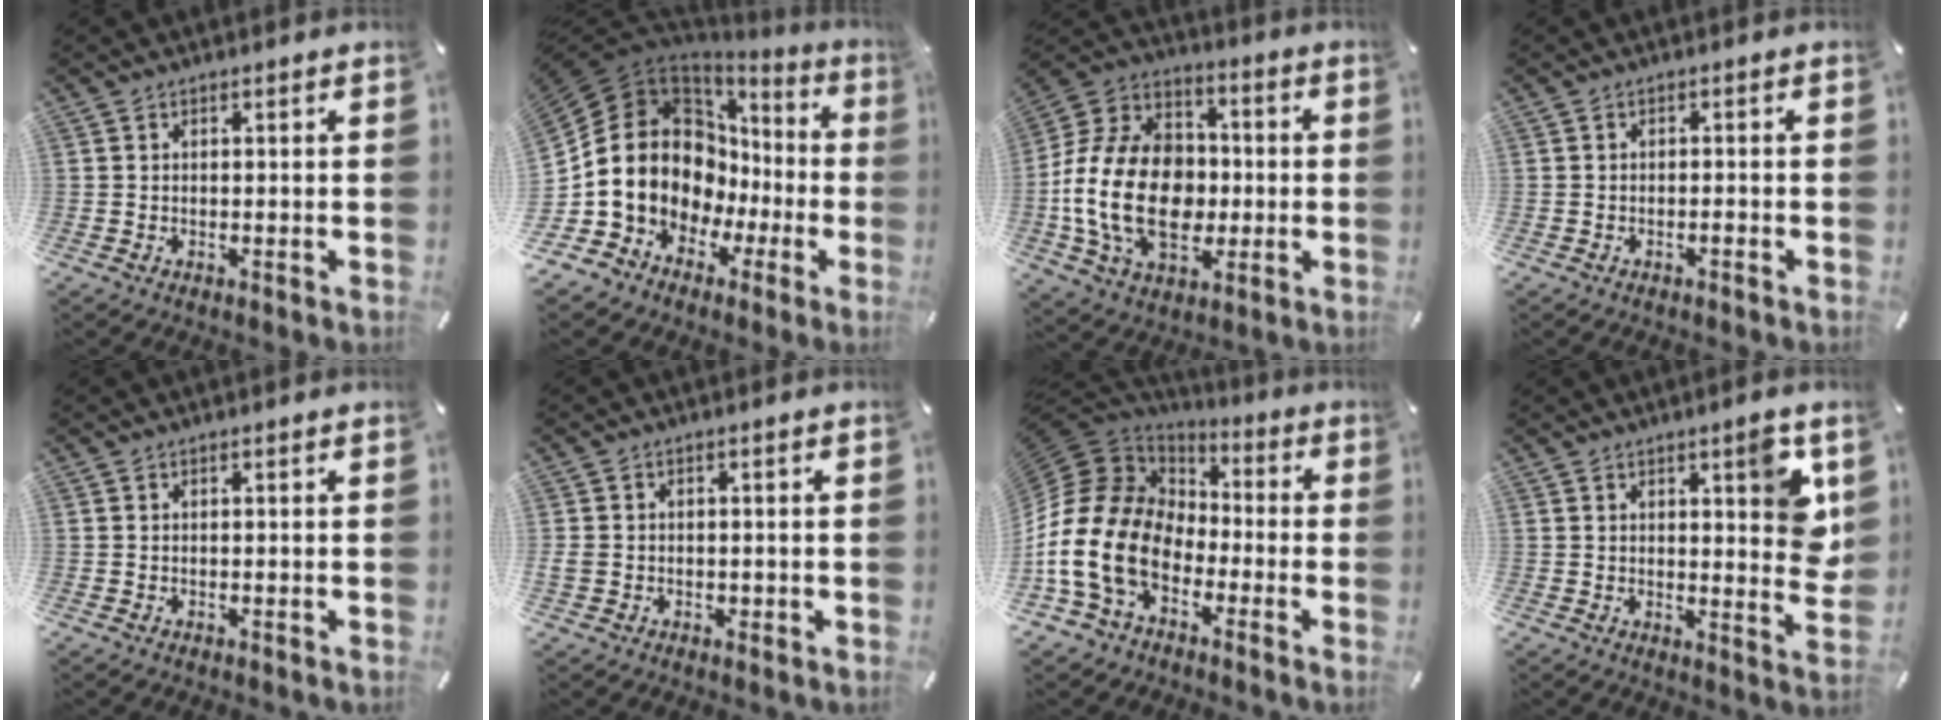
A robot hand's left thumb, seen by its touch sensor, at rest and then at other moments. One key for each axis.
{"total": 16.8, "fx": 1.2, "fy": 14.3, "fz": 8.7, "tx": -0.176, "ty": -0.044, "tz": 0.038}
{"total": 21.9, "fx": -3.2, "fy": 16.0, "fz": 14.6, "tx": -0.310, "ty": 0.016, "tz": -0.050}
{"total": 1.3, "fx": -0.9, "fy": 0.4, "fz": 0.8, "tx": -0.016, "ty": 0.000, "tz": -0.017}
{"total": 0.0}
{"total": 2.6, "fx": -0.7, "fy": 2.3, "fz": 1.0, "tx": -0.018, "ty": 0.003, "tz": -0.013}
{"total": 18.1, "fx": -5.7, "fy": 13.4, "fz": 10.8, "tx": -0.255, "ty": 0.010, "tz": -0.104}
{"total": 9.4, "fx": 4.5, "fy": 2.8, "fz": 7.7, "tx": -0.087, "ty": -0.035, "tz": 0.067}